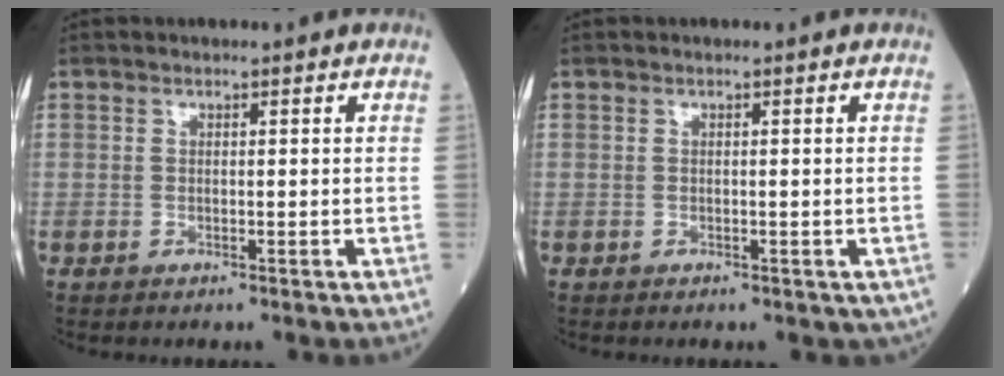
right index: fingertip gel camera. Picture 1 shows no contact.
{"total": 0.6, "force": [-0.3, 0.5, 0.3], "torque": [0.001, 0.003, 0.000]}